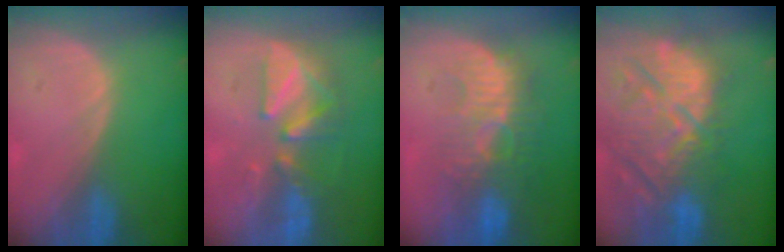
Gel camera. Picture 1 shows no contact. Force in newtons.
{"total": 7.6, "press": 7.5, "slide": 1.4}
{"total": 9.6, "press": 9.0, "slide": 3.4}
{"total": 14.9, "press": 12.9, "slide": 7.4}